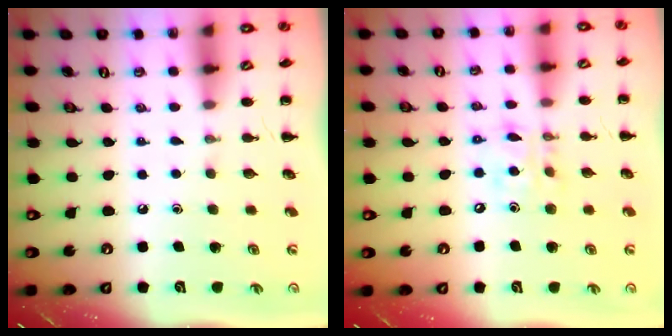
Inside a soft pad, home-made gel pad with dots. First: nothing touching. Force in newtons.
{"total": 10.8, "press": 10.5, "slide": 2.3}